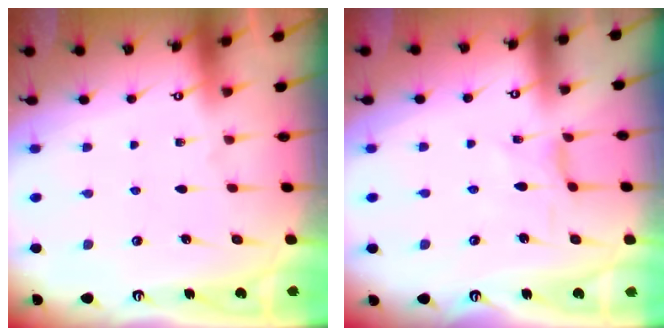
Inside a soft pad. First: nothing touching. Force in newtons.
{"total": 2.1, "press": 2.1, "slide": 0.1}